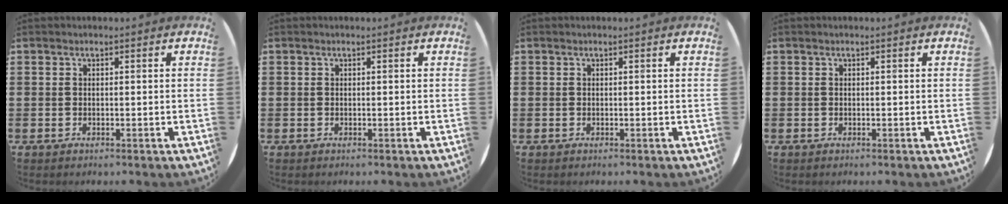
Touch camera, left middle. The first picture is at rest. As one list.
[{"total": 0.0}, {"total": 0.0}, {"total": 0.0}]